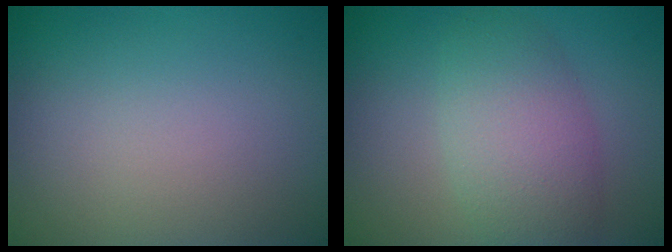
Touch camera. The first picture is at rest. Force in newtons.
{"total": 4.9, "press": 4.8, "slide": 0.2}